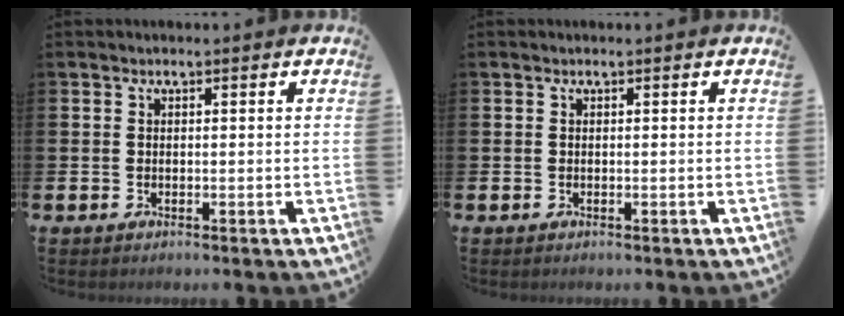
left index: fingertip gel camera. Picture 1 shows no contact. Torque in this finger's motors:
{"motor_torque": [0.00, 0.00, 0.04, 0.00]}